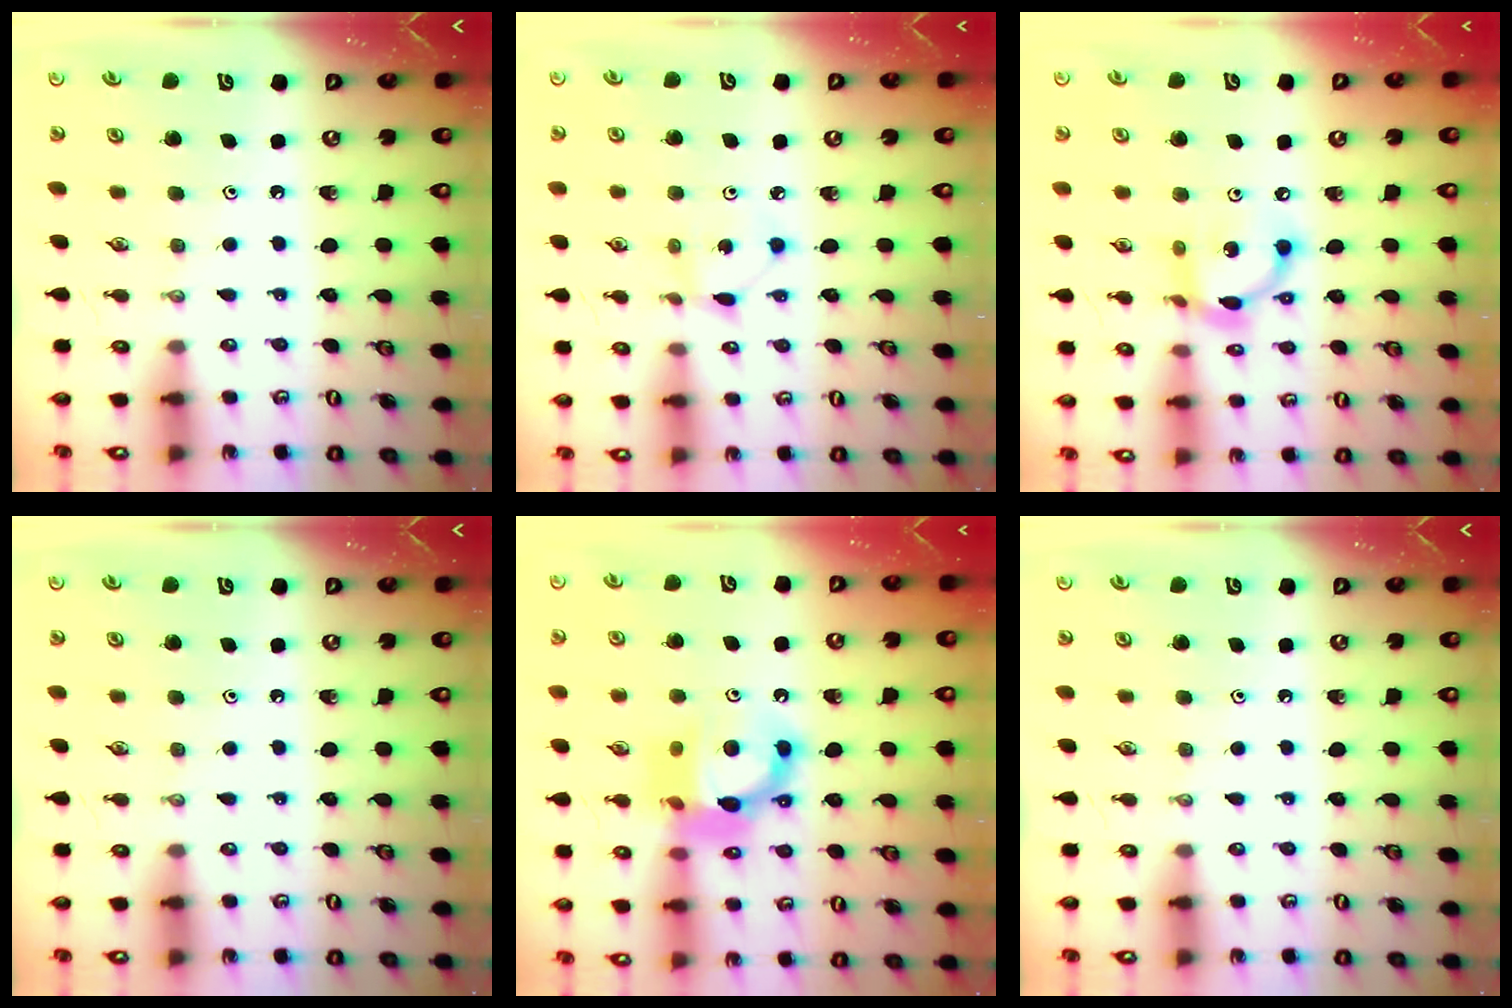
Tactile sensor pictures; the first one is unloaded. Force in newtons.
{"total": 2.9, "press": 2.9, "slide": 0.2}
{"total": 11.7, "press": 11.6, "slide": 0.6}
{"total": 0.0}
{"total": 11.8, "press": 11.7, "slide": 1.0}
{"total": 0.0}